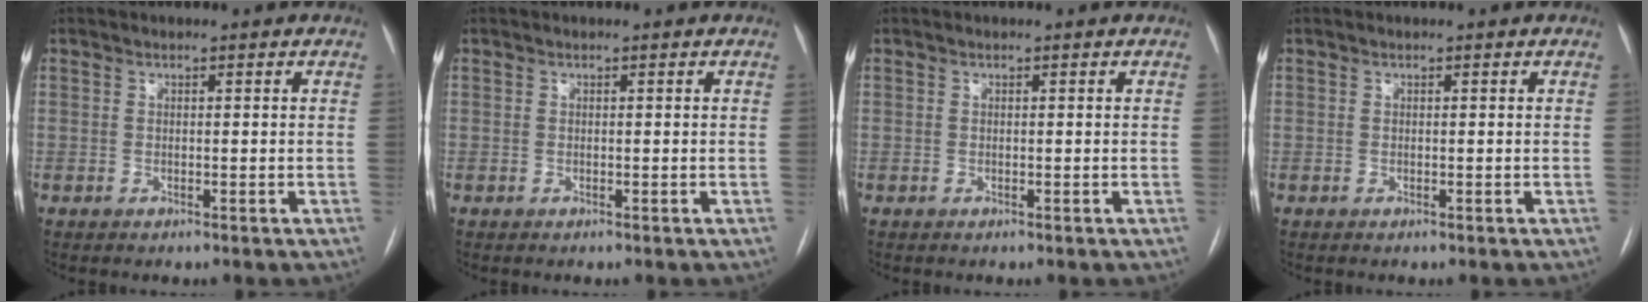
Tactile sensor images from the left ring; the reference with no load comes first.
{"total": 0.0}
{"total": 0.0}
{"total": 0.0}